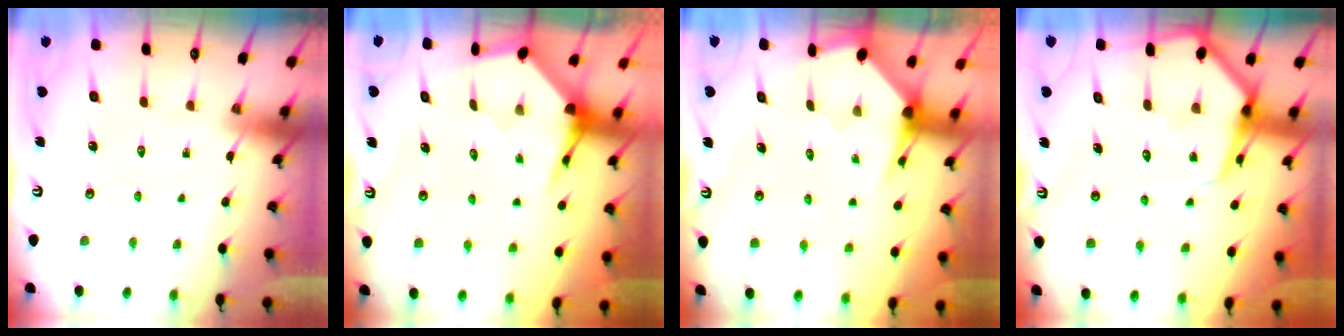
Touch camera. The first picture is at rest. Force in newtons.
{"total": 4.0, "press": 3.9, "slide": 0.5}
{"total": 3.3, "press": 3.3, "slide": 0.3}
{"total": 8.7, "press": 8.6, "slide": 1.0}